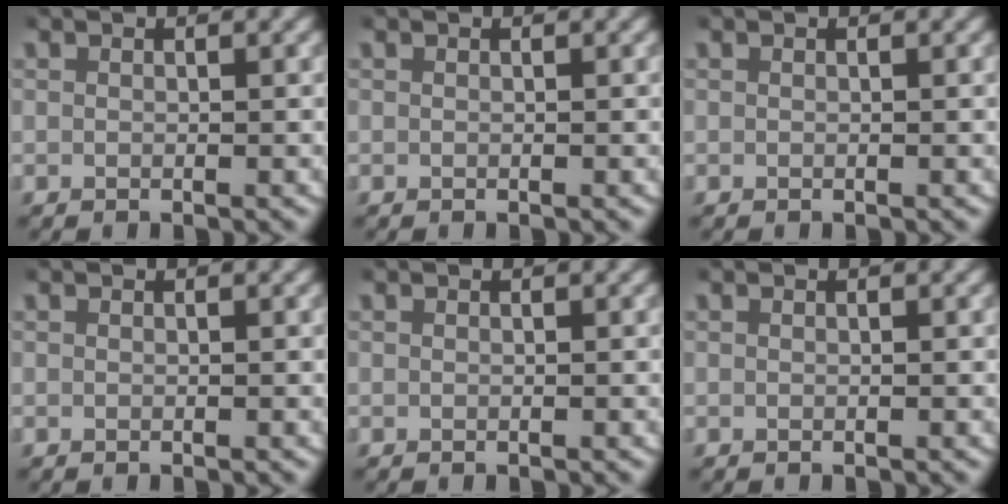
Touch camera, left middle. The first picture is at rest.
{"total": 0.0}
{"total": 0.0}
{"total": 0.0}
{"total": 0.0}
{"total": 0.0}